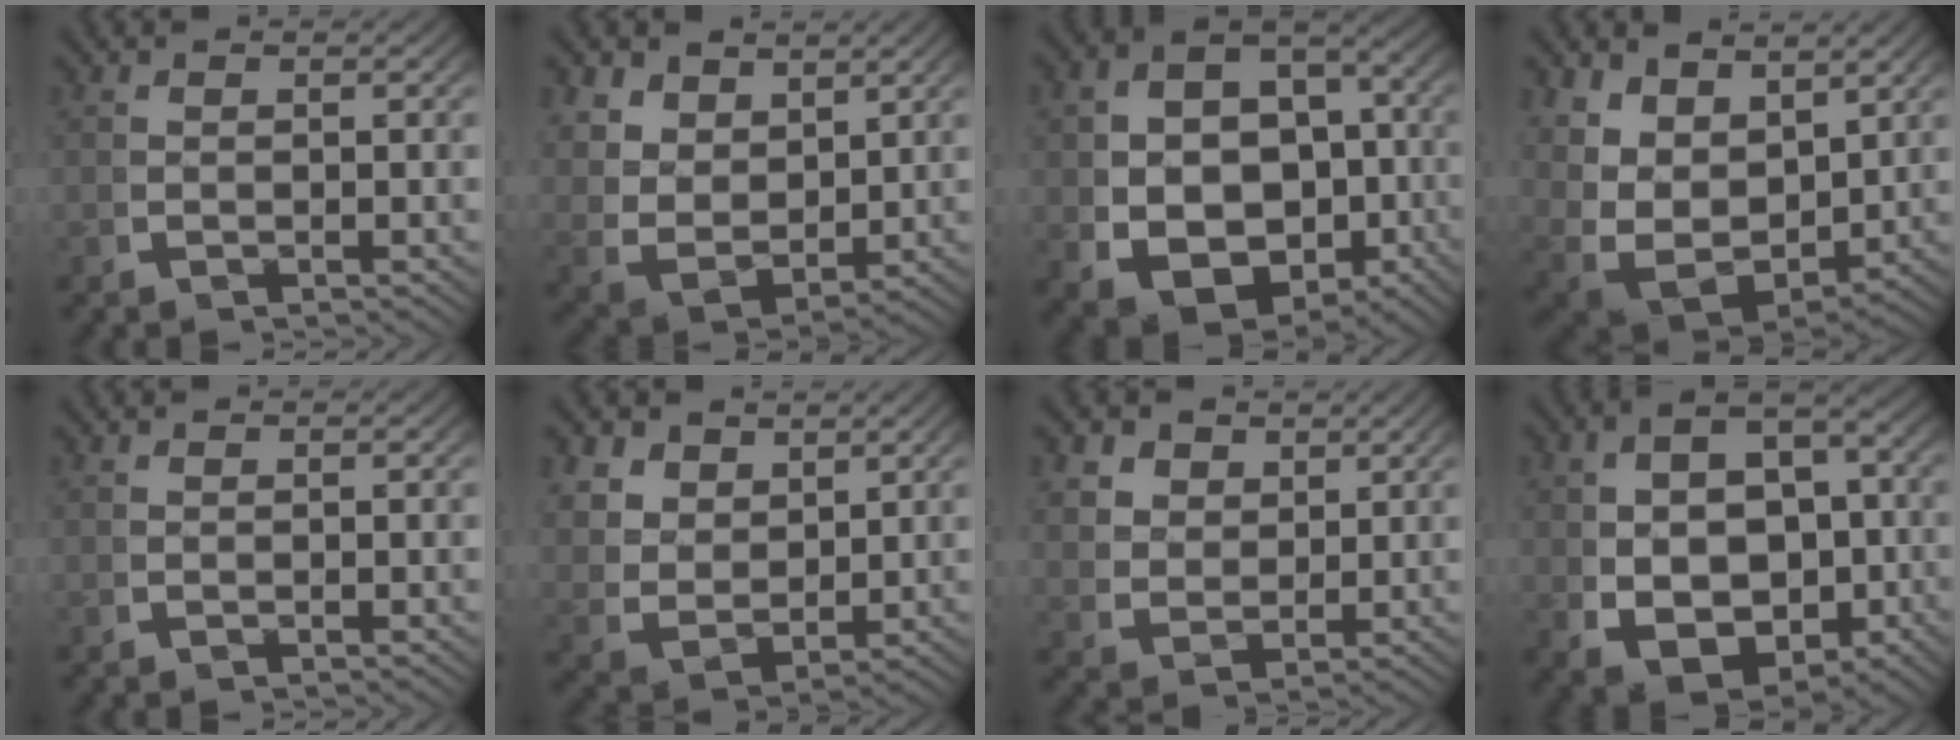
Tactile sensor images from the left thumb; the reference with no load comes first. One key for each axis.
{"total": 7.1, "fx": 0.5, "fy": 5.4, "fz": 4.6, "tx": -0.123, "ty": -0.037, "tz": 0.023}
{"total": 12.8, "fx": -2.4, "fy": 9.7, "fz": 8.0, "tx": -0.164, "ty": -0.051, "tz": -0.019}
{"total": 9.2, "fx": -1.2, "fy": 6.5, "fz": 6.5, "tx": -0.175, "ty": -0.057, "tz": 0.002}
{"total": 0.0}
{"total": 6.3, "fx": 1.3, "fy": 4.8, "fz": 3.8, "tx": -0.098, "ty": -0.031, "tz": 0.035}
{"total": 4.7, "fx": 1.9, "fy": 3.7, "fz": 2.3, "tx": -0.053, "ty": -0.023, "tz": 0.041}
{"total": 10.3, "fx": -1.2, "fy": 7.3, "fz": 7.1, "tx": -0.137, "ty": -0.034, "tz": -0.008}